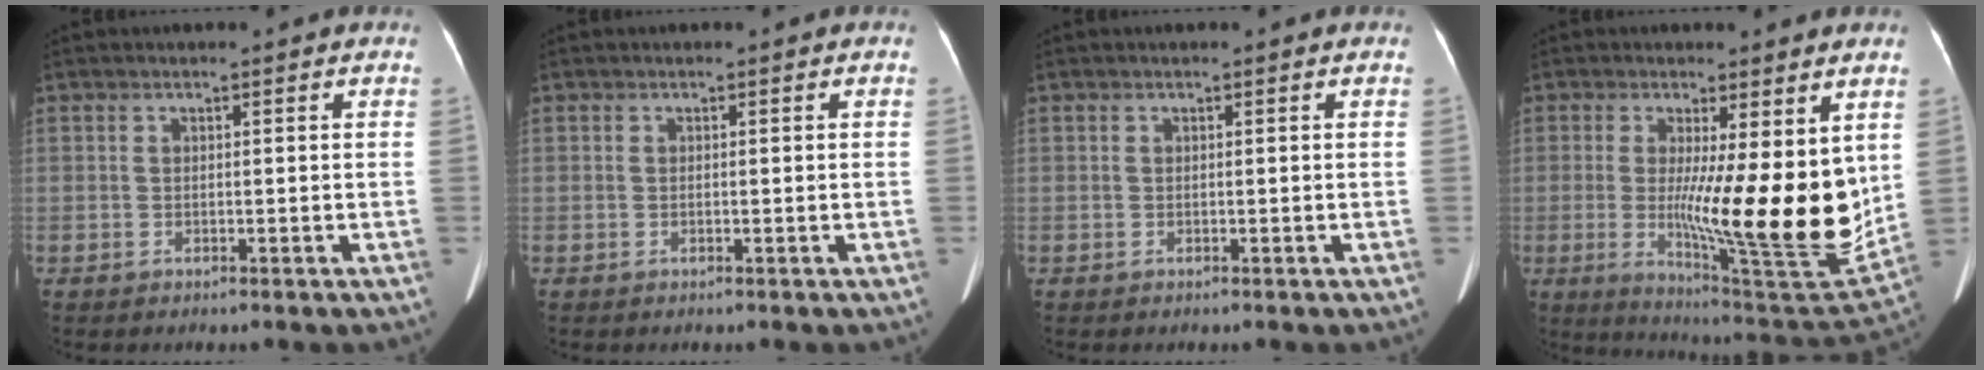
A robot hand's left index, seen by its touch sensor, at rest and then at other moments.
{"total": 0.0}
{"total": 0.0}
{"total": 16.1, "force": [0.8, 1.8, 16.0], "torque": [-0.239, -0.044, 0.018]}